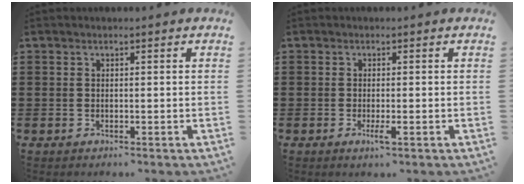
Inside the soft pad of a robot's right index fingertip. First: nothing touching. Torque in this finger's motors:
{"motor_torque": [0.64, 0.50, 0.20, 0.02]}